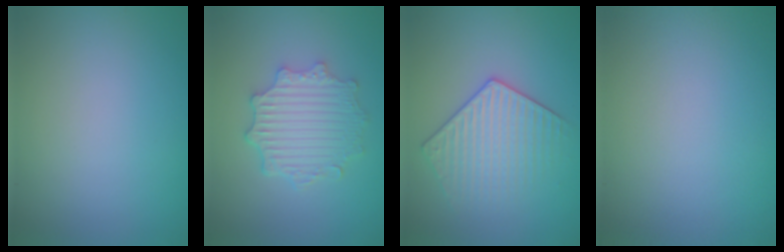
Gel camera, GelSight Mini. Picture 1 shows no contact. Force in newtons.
{"total": 4.4, "press": 3.6, "slide": 2.6}
{"total": 3.5, "press": 3.4, "slide": 0.7}
{"total": 0.0}